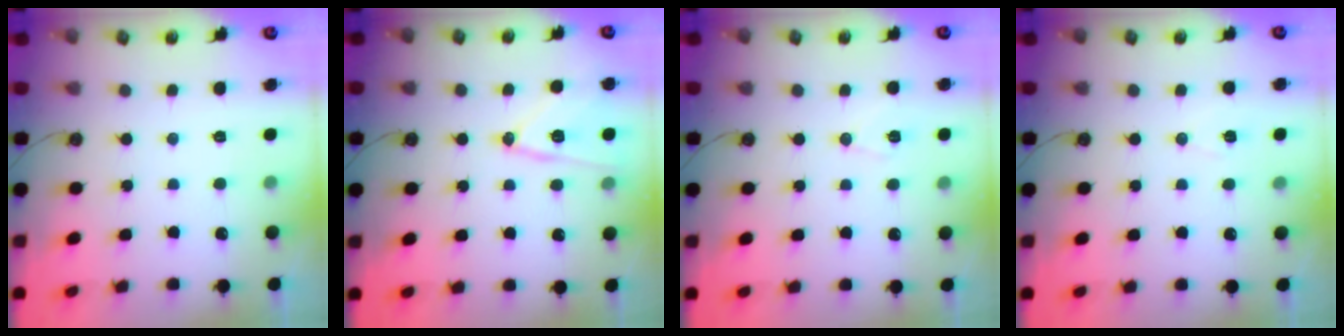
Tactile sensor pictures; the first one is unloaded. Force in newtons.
{"total": 13.3, "press": 13.3, "slide": 1.4}
{"total": 6.6, "press": 6.2, "slide": 2.4}
{"total": 5.8, "press": 3.8, "slide": 4.4}